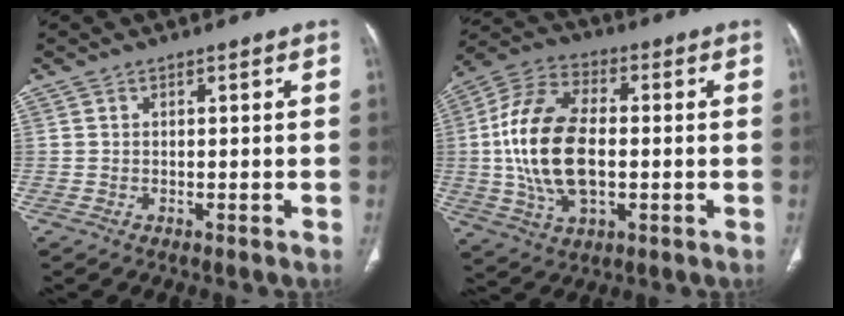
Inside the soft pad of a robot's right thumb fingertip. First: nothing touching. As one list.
[{"total": 17.9, "force": [-0.4, 10.0, 14.8], "torque": [-0.293, 0.016, -0.006]}]